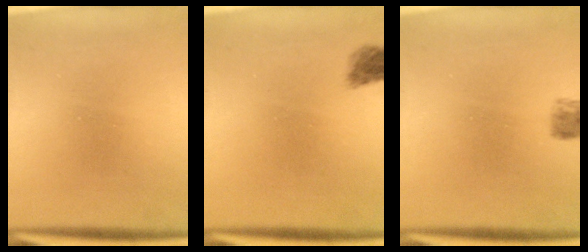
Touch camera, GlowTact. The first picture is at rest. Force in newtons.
{"total": 2.2}
{"total": 2.6}